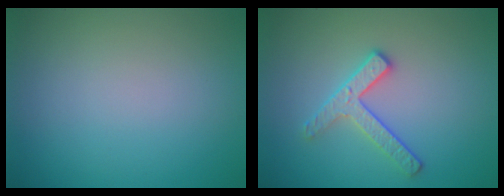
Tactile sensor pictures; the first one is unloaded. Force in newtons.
{"total": 2.6, "press": 2.4, "slide": 0.9}